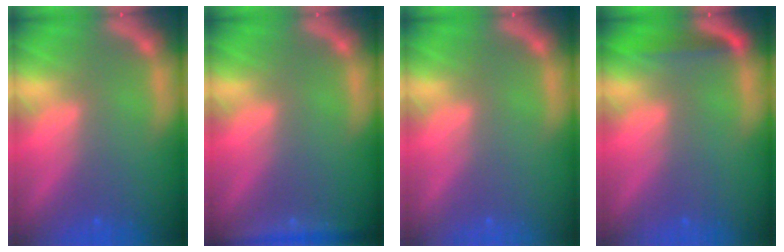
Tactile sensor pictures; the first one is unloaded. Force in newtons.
{"total": 3.5}
{"total": 0.0}
{"total": 2.5}